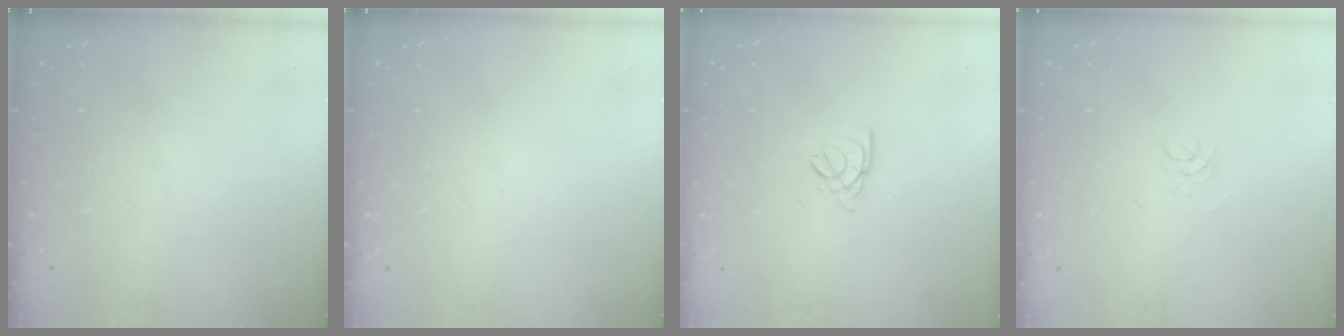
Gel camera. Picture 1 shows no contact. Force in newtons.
{"total": 0.0}
{"total": 2.6, "press": 2.6, "slide": 0.6}
{"total": 1.7, "press": 1.7, "slide": 0.2}